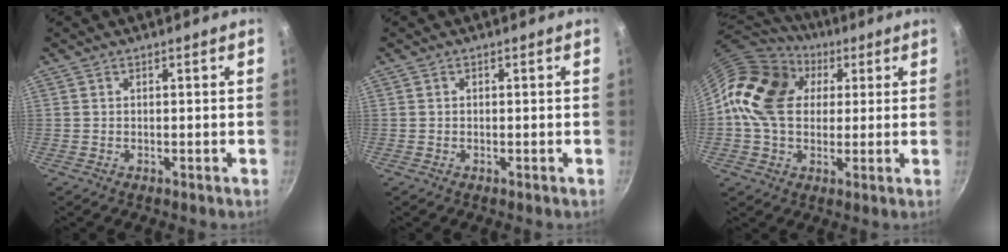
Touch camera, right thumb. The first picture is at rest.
{"total": 0.0}
{"total": 18.1, "force": [3.6, 13.5, 11.5], "torque": [-0.181, 0.022, 0.046]}